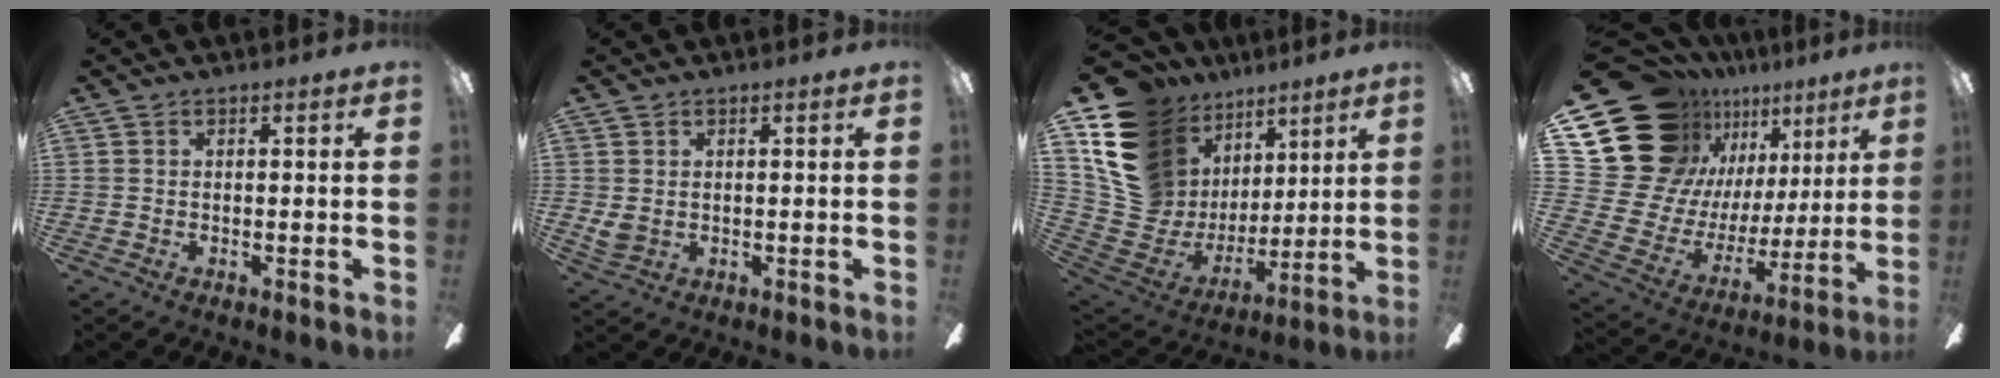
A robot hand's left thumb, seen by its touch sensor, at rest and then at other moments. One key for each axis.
{"total": 2.6, "fx": 0.6, "fy": 2.2, "fz": 1.1, "tx": -0.021, "ty": 0.003, "tz": 0.014}
{"total": 18.5, "fx": 9.2, "fy": 14.1, "fz": 7.7, "tx": -0.184, "ty": -0.071, "tz": 0.195}
{"total": 21.9, "fx": 13.4, "fy": 14.8, "fz": 8.9, "tx": -0.180, "ty": -0.099, "tz": 0.276}